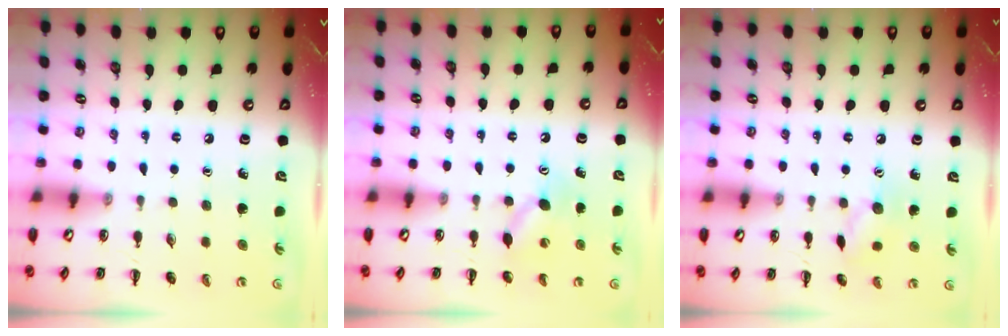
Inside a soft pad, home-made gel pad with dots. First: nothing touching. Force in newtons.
{"total": 7.8, "press": 7.7, "slide": 1.5}
{"total": 7.9, "press": 7.8, "slide": 1.0}